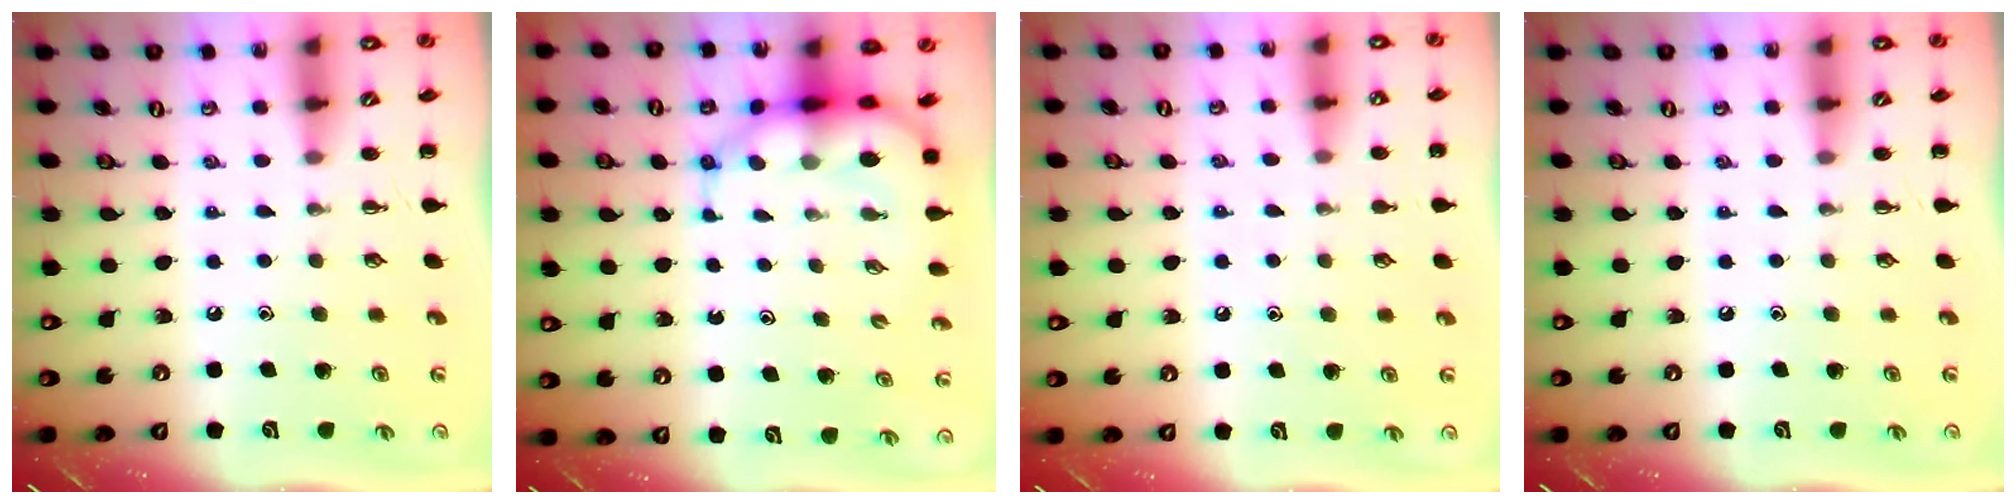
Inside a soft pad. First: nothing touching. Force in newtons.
{"total": 7.9, "press": 7.5, "slide": 2.2}
{"total": 5.0, "press": 4.7, "slide": 1.5}
{"total": 0.0}